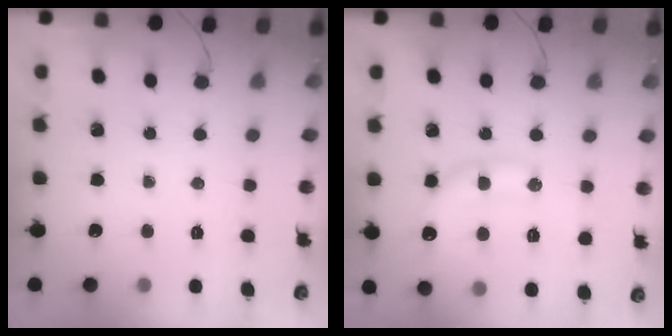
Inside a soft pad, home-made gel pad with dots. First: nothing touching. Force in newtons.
{"total": 15.2, "press": 15.1, "slide": 0.9}